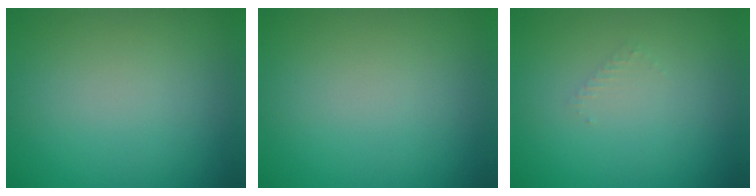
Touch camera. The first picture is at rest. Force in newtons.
{"total": 0.0}
{"total": 0.8, "press": 0.8, "slide": 0.3}